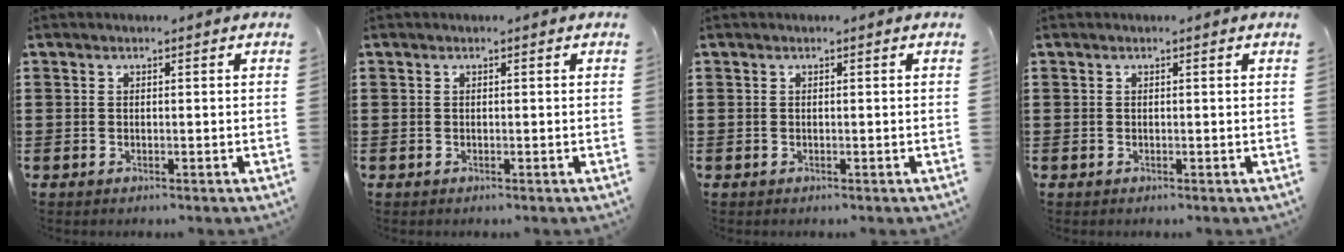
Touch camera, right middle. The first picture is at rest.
{"total": 0.0}
{"total": 0.0}
{"total": 0.0}